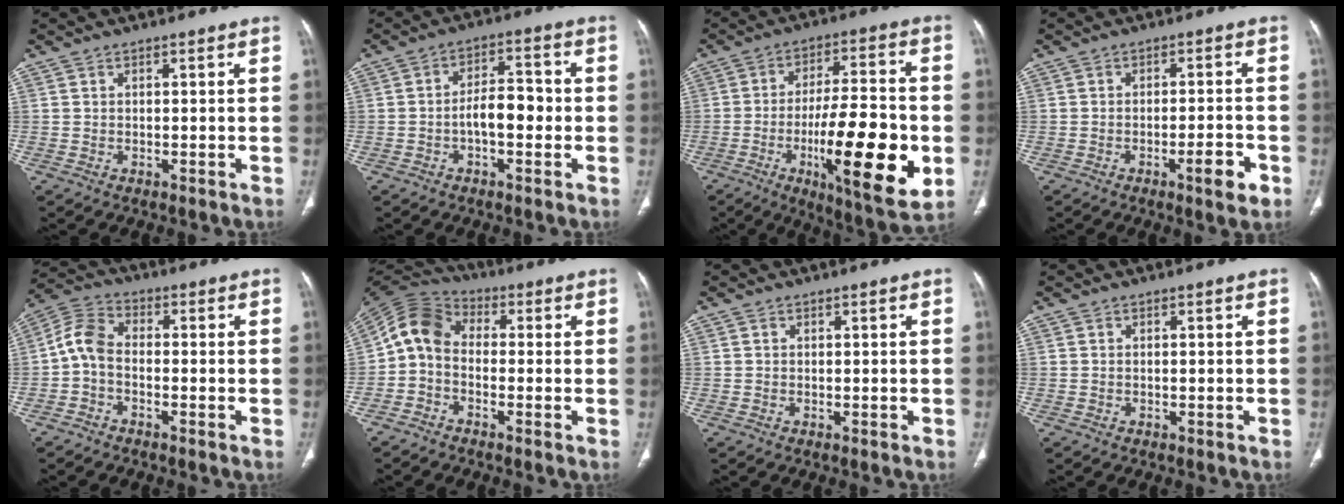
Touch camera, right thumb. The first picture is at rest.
{"total": 6.6, "force": [-1.3, 3.2, 5.6], "torque": [-0.081, 0.029, -0.026]}
{"total": 22.6, "force": [-6.0, 5.9, 20.9], "torque": [-0.316, 0.003, -0.081]}
{"total": 5.3, "force": [-2.5, 1.0, 4.6], "torque": [-0.063, 0.009, -0.034]}
{"total": 6.0, "force": [-1.3, 3.7, 4.5], "torque": [-0.088, 0.025, -0.040]}
{"total": 8.4, "force": [-0.9, 6.2, 5.6], "torque": [-0.100, 0.035, -0.037]}
{"total": 0.0}
{"total": 0.0}